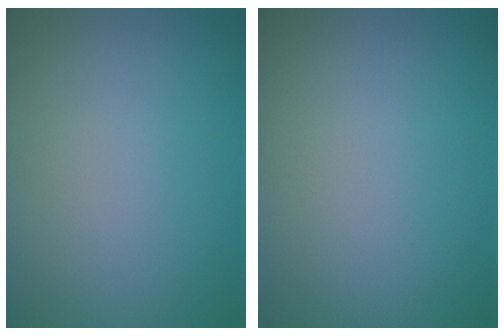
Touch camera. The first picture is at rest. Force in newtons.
{"total": 0.0}